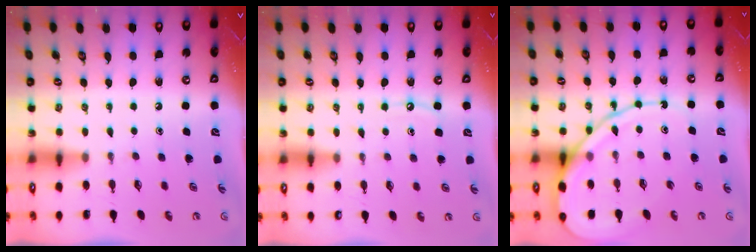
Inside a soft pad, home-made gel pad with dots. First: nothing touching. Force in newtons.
{"total": 6.2, "press": 6.2, "slide": 0.7}
{"total": 13.8, "press": 13.8, "slide": 1.3}